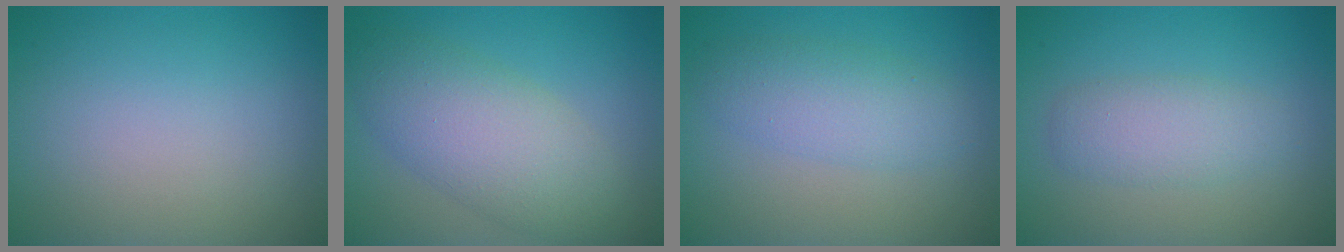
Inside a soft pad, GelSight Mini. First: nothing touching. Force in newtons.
{"total": 6.2, "press": 6.2, "slide": 0.1}
{"total": 3.6, "press": 3.6, "slide": 0.1}
{"total": 2.8, "press": 2.8, "slide": 0.1}